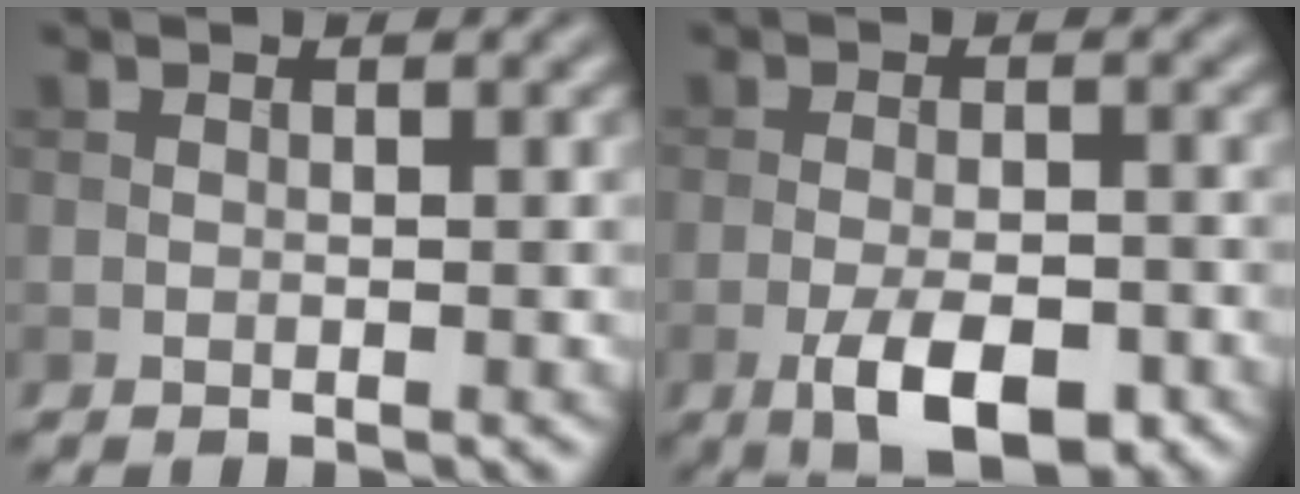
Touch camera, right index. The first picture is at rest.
{"total": 6.2, "force": [-3.0, 2.5, 4.9], "torque": [-0.082, -0.006, -0.048]}